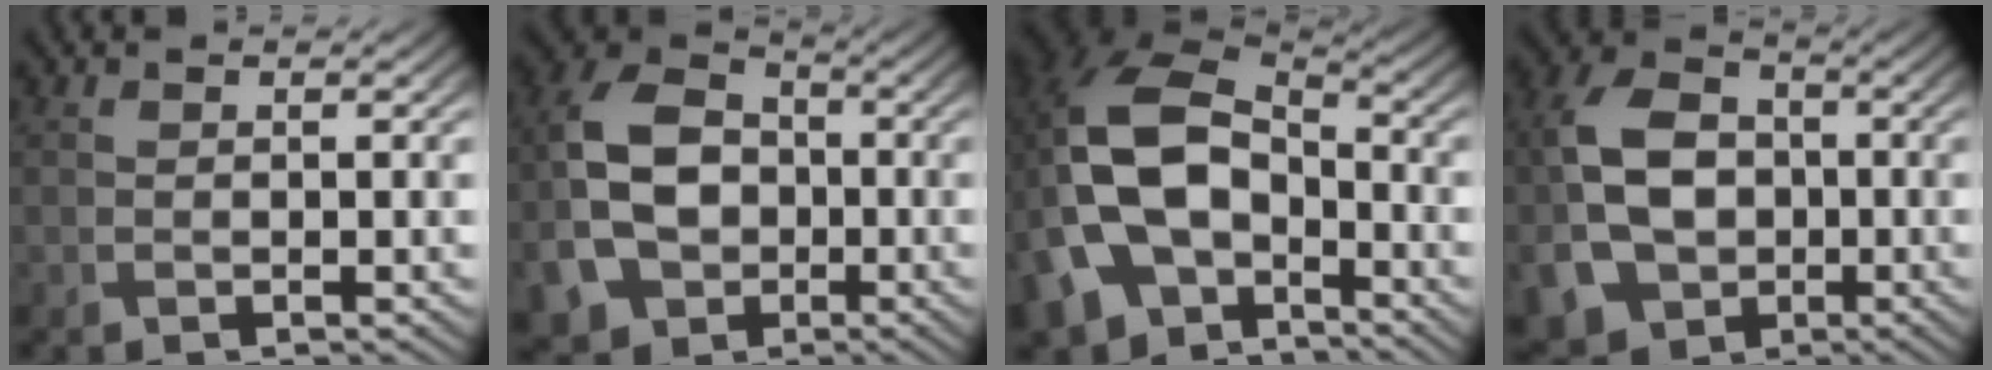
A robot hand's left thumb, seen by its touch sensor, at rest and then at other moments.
{"total": 12.6, "force": [-3.2, 9.6, 7.5], "torque": [-0.191, -0.029, -0.066]}
{"total": 15.4, "force": [-5.2, 10.9, 9.6], "torque": [-0.250, -0.041, -0.092]}
{"total": 12.0, "force": [-1.8, 9.5, 7.1], "torque": [-0.193, -0.033, -0.031]}